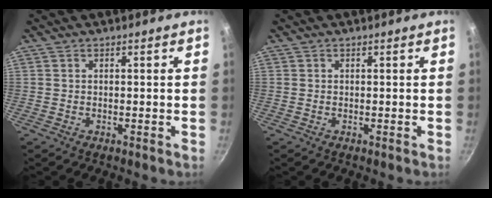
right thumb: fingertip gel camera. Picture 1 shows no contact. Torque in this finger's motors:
{"motor_torque": [0.06, 0.35, 0.31, -0.18, -0.06]}